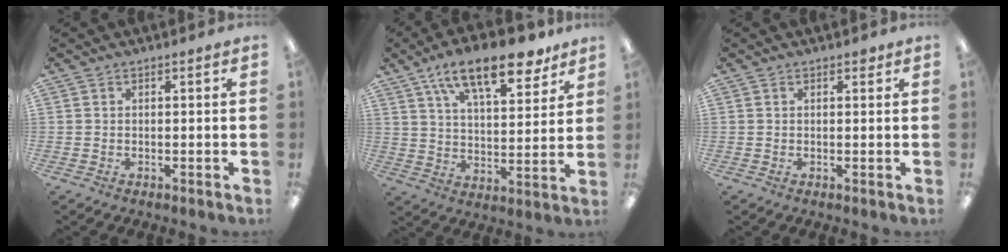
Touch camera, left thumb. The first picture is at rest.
{"total": 17.2, "force": [11.6, 6.5, 10.9], "torque": [-0.170, -0.053, 0.193]}
{"total": 1.1, "force": [0.8, 0.6, 0.5], "torque": [-0.003, -0.002, 0.013]}